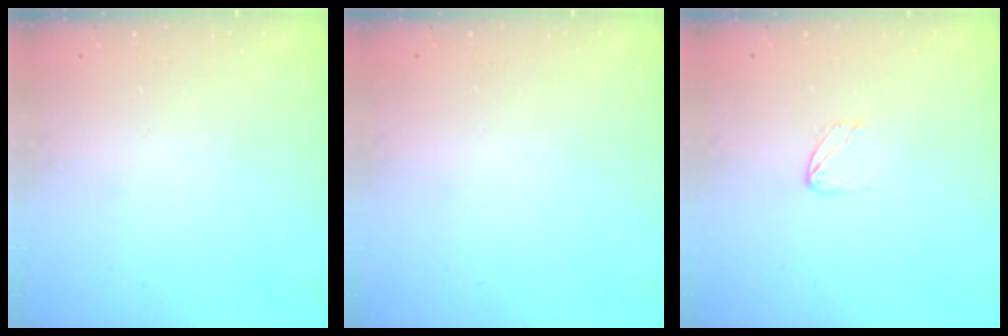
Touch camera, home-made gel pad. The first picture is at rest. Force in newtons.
{"total": 0.0}
{"total": 3.9, "press": 3.8, "slide": 0.3}